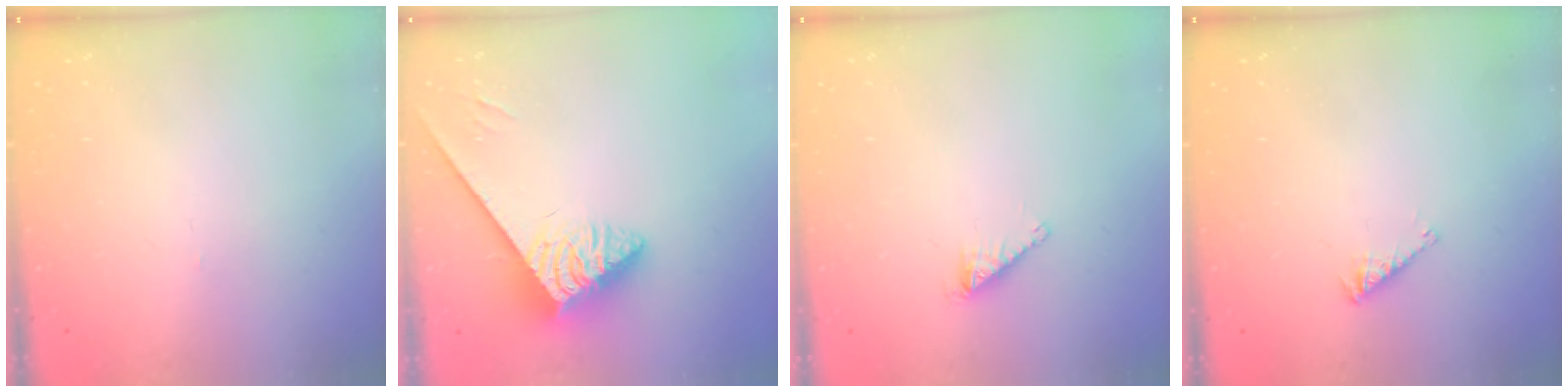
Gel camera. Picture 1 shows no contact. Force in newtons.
{"total": 3.8, "press": 3.7, "slide": 0.6}
{"total": 2.1, "press": 2.1, "slide": 0.1}
{"total": 2.9, "press": 2.8, "slide": 0.5}